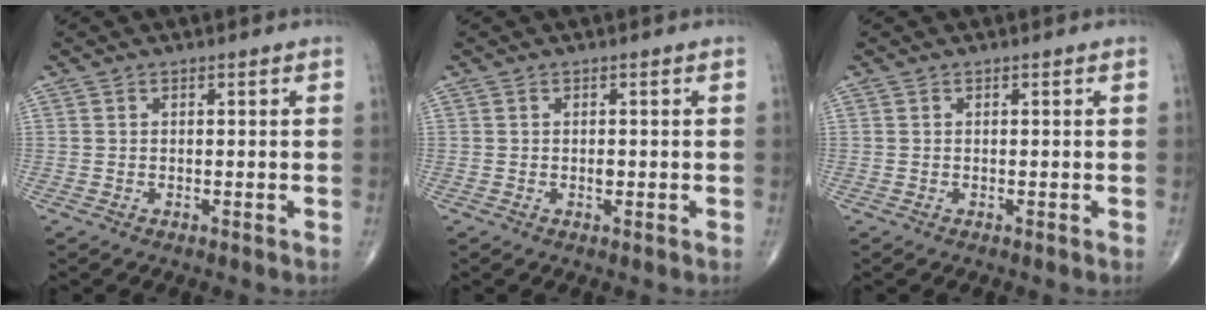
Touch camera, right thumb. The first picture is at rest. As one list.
[{"total": 0.9, "force": [-0.1, 0.5, 0.7], "torque": [-0.007, 0.001, -0.003]}, {"total": 0.0}]